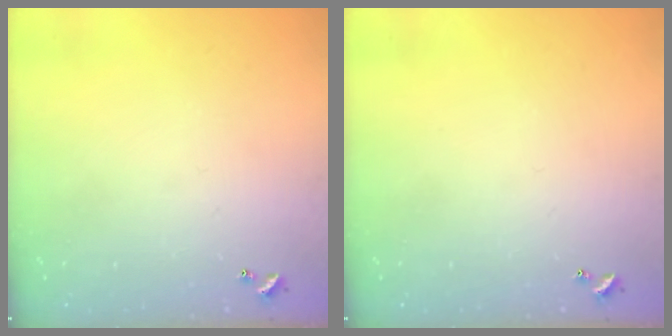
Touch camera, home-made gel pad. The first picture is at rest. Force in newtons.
{"total": 0.0}